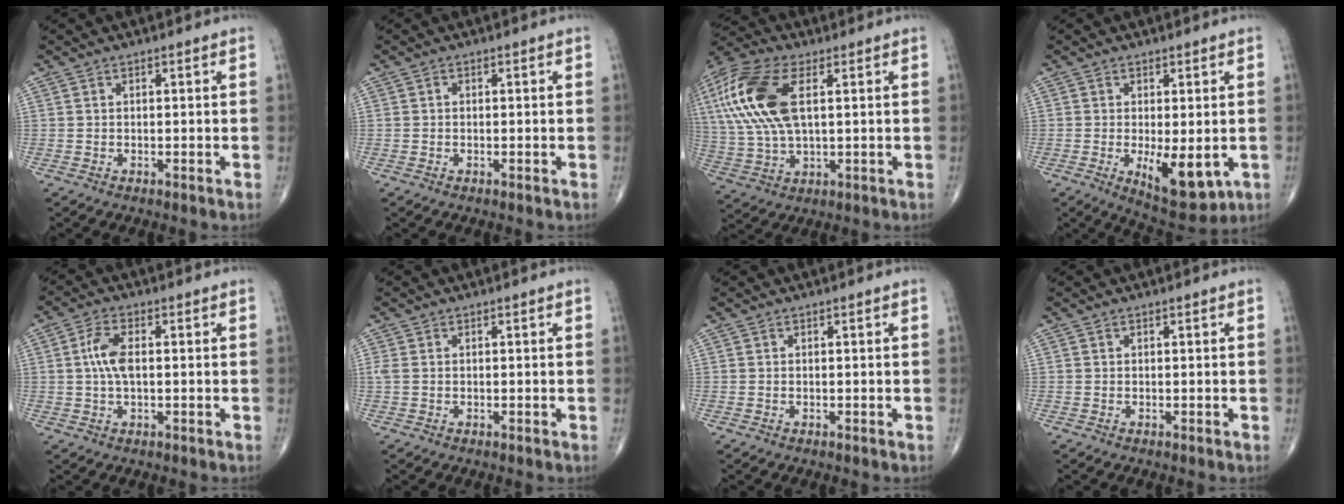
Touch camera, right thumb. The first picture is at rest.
{"total": 0.0}
{"total": 19.6, "force": [5.0, 9.4, 16.4], "torque": [-0.381, 0.006, 0.091]}
{"total": 9.7, "force": [-2.1, 4.1, 8.5], "torque": [-0.113, -0.021, -0.020]}
{"total": 5.2, "force": [0.4, 2.3, 4.7], "torque": [-0.107, 0.006, 0.004]}
{"total": 1.3, "force": [0.1, 0.9, 1.0], "torque": [-0.035, 0.007, 0.006]}
{"total": 0.0}
{"total": 0.0}